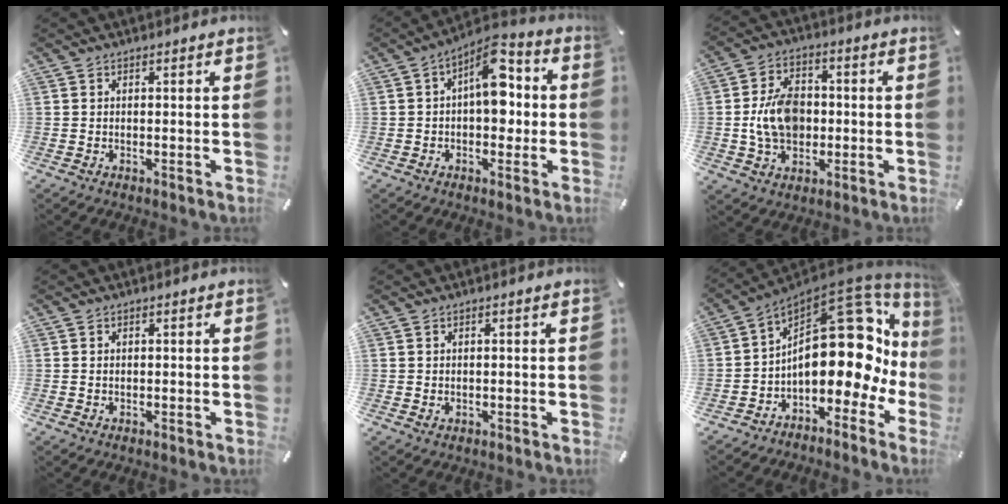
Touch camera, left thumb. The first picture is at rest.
{"total": 11.0, "force": [1.7, 6.1, 9.0], "torque": [-0.117, -0.012, 0.027]}
{"total": 10.8, "force": [-0.7, 8.2, 6.9], "torque": [-0.127, 0.008, -0.013]}
{"total": 0.6, "force": [0.0, 0.4, 0.4], "torque": [-0.009, 0.001, -0.001]}
{"total": 0.7, "force": [0.1, 0.6, 0.3], "torque": [-0.006, 0.004, 0.000]}
{"total": 24.9, "force": [3.8, 13.7, 20.5], "torque": [-0.314, -0.051, 0.070]}